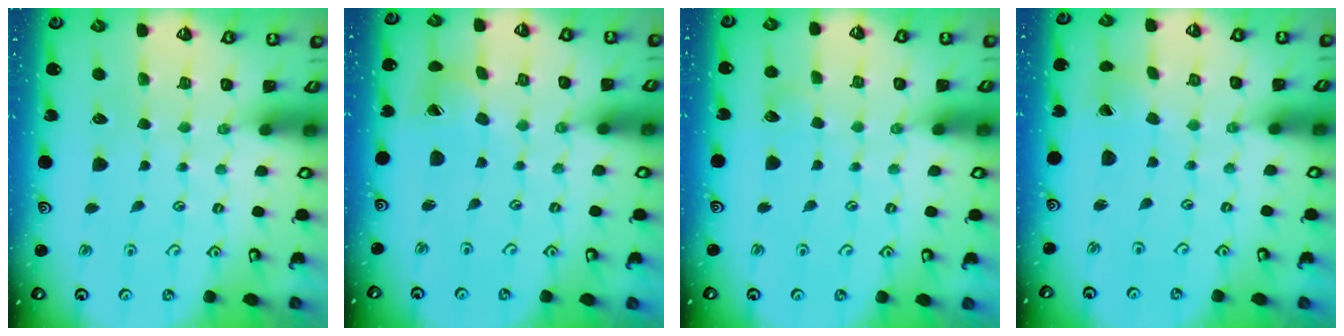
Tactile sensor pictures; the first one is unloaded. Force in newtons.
{"total": 6.4, "press": 6.4, "slide": 0.4}
{"total": 3.8, "press": 3.8, "slide": 0.5}
{"total": 1.6, "press": 1.5, "slide": 0.3}